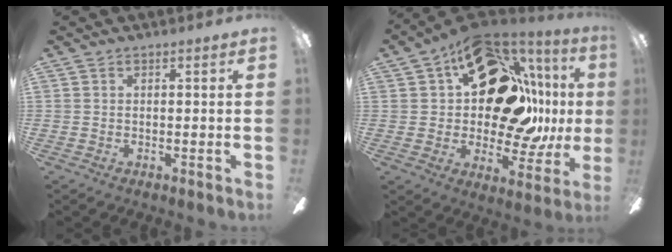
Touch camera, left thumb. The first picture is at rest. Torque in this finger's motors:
{"motor_torque": [2.52, 2.49, 2.38, -0.39, 0.14]}